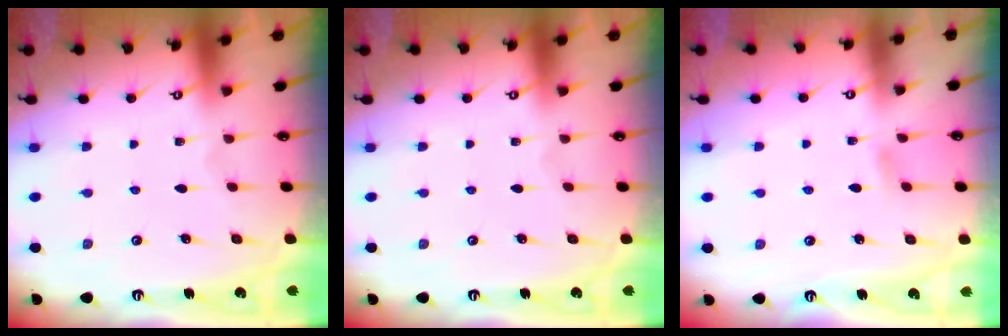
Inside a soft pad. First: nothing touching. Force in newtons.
{"total": 0.0}
{"total": 3.8, "press": 3.7, "slide": 0.6}